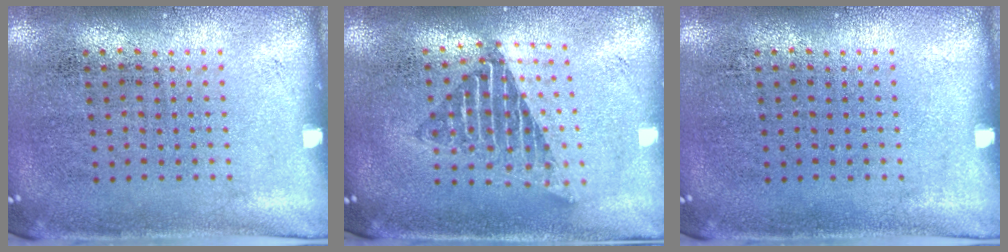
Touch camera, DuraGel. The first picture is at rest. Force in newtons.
{"total": 1.6, "press": 1.4, "slide": 0.9}
{"total": 0.0}